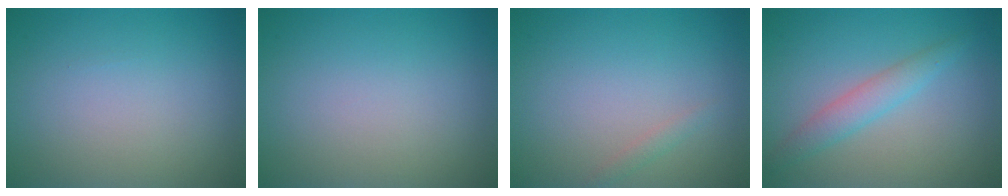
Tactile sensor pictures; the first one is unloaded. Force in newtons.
{"total": 0.0}
{"total": 0.7, "press": 0.7, "slide": 0.0}
{"total": 2.5, "press": 2.5, "slide": 0.2}